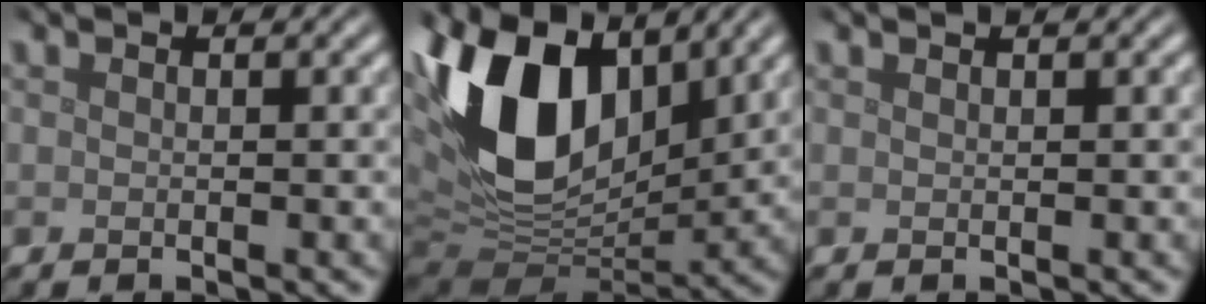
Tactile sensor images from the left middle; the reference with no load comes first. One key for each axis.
{"total": 14.1, "fx": 4.7, "fy": 8.4, "fz": 10.3, "tx": -0.218, "ty": 0.012, "tz": 0.082}
{"total": 0.6, "fx": 0.5, "fy": 0.1, "fz": 0.4, "tx": -0.003, "ty": 0.002, "tz": 0.005}